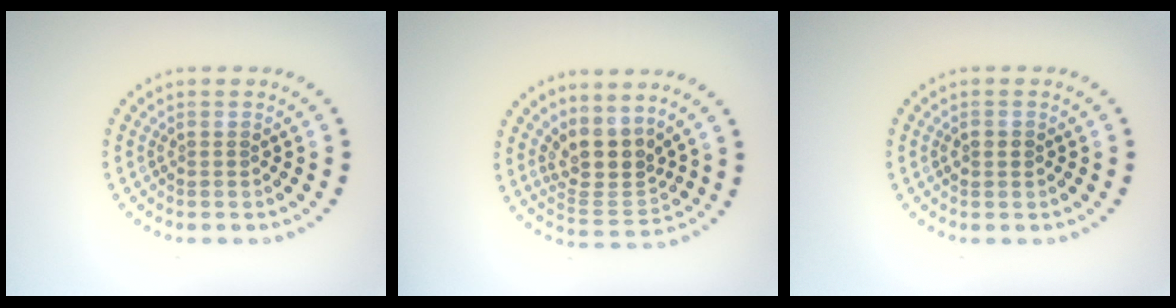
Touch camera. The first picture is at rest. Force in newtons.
{"total": 3.8, "press": 2.9, "slide": 2.5}
{"total": 1.3, "press": 1.3, "slide": 0.2}